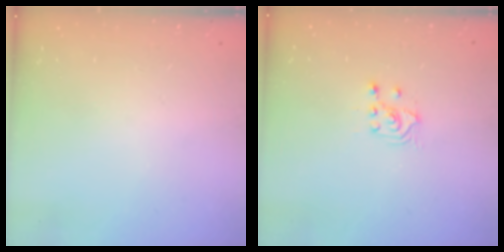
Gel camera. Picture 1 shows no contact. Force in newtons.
{"total": 2.5, "press": 2.4, "slide": 0.7}